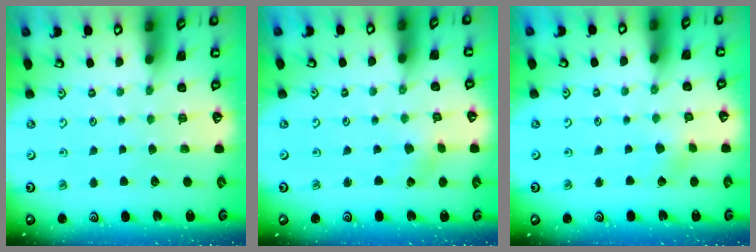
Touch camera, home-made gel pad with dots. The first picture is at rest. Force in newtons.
{"total": 1.2, "press": 1.2, "slide": 0.1}
{"total": 2.6, "press": 2.4, "slide": 0.9}